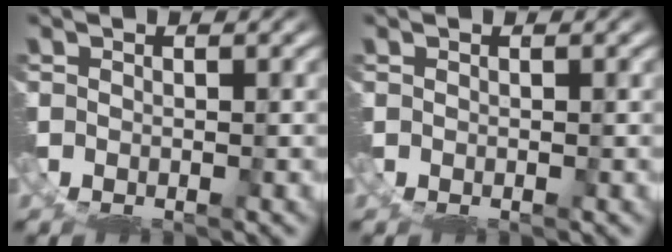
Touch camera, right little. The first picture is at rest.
{"total": 0.0}